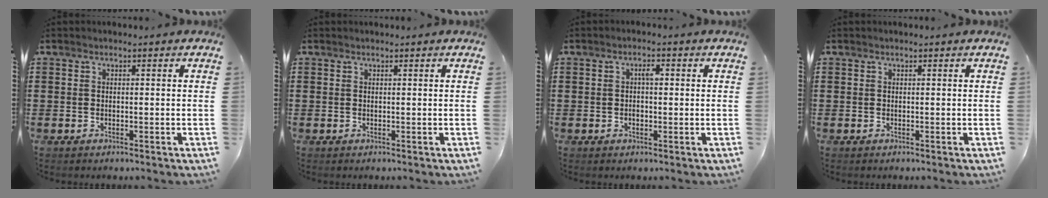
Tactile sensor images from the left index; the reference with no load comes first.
{"total": 0.0}
{"total": 2.0, "force": [0.2, 0.8, 1.8], "torque": [-0.036, 0.005, 0.002]}
{"total": 0.0}